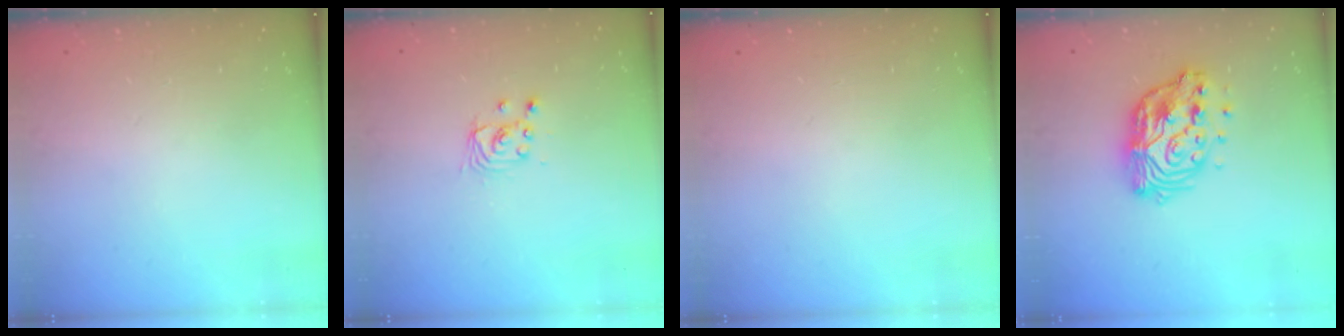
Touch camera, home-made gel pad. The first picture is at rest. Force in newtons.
{"total": 2.9, "press": 2.9, "slide": 0.1}
{"total": 0.0}
{"total": 14.1, "press": 14.1, "slide": 1.1}